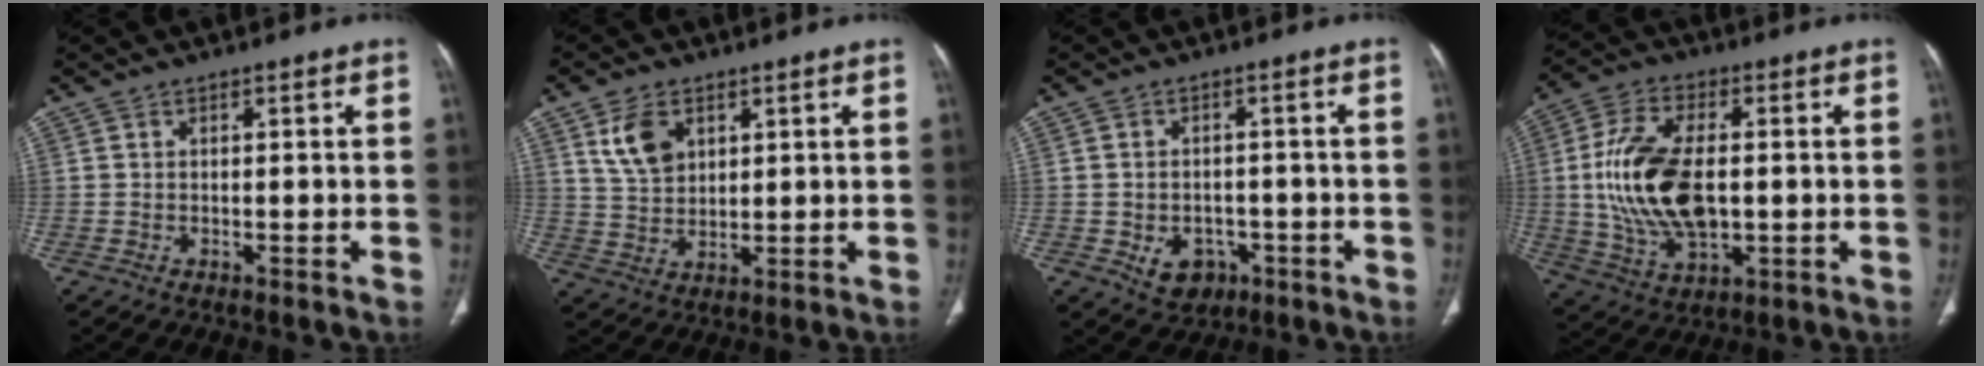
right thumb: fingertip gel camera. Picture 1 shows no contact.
{"total": 7.4, "force": [3.4, 4.9, 4.4], "torque": [-0.065, -0.015, 0.072]}
{"total": 6.4, "force": [-2.3, 5.0, 3.2], "torque": [-0.031, 0.016, -0.022]}
{"total": 17.4, "force": [0.2, 9.5, 14.5], "torque": [-0.282, 0.000, 0.012]}